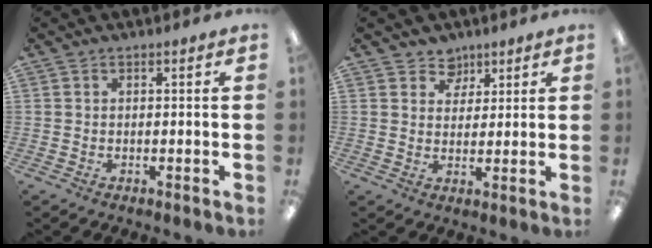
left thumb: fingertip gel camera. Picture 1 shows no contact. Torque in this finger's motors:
{"motor_torque": [-0.11, -0.01, -0.30, -0.19, -0.04]}